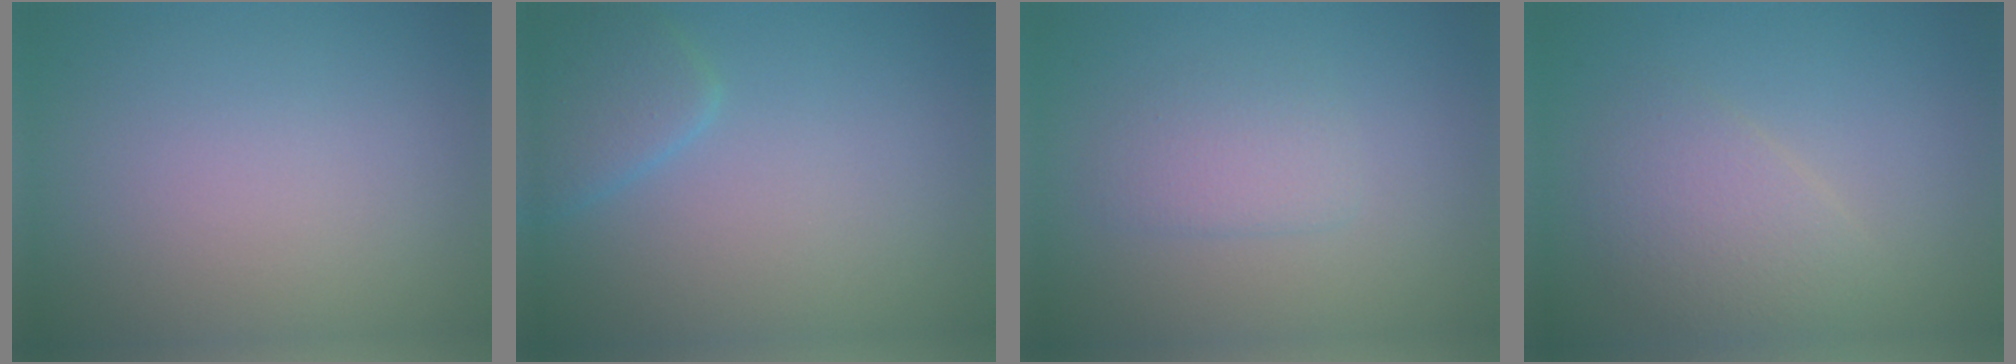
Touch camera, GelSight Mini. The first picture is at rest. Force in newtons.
{"total": 2.6, "press": 2.6, "slide": 0.2}
{"total": 1.8, "press": 1.8, "slide": 0.1}
{"total": 3.0, "press": 3.0, "slide": 0.0}